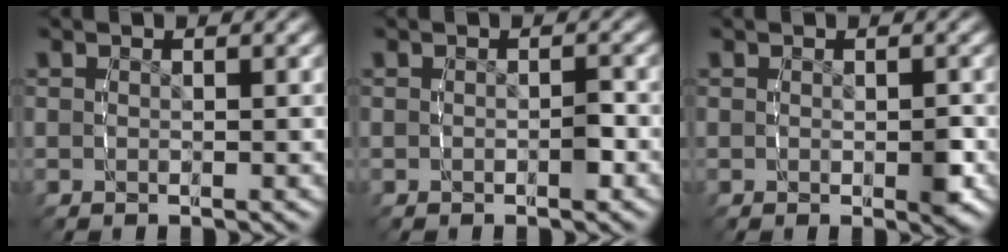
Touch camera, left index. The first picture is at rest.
{"total": 0.8, "force": [-0.4, 0.4, 0.5], "torque": [-0.004, 0.004, -0.010]}
{"total": 1.0, "force": [-0.3, 0.4, 0.8], "torque": [-0.008, -0.002, -0.001]}